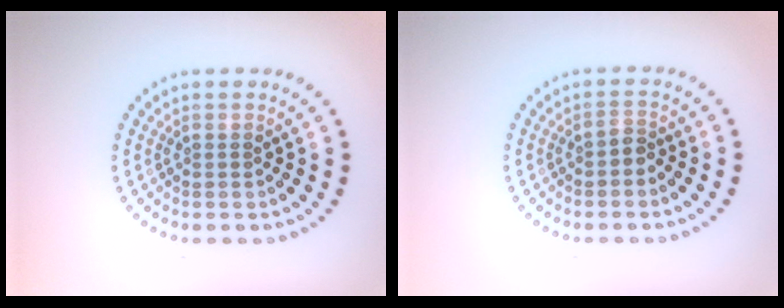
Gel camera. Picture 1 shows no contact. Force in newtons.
{"total": 1.0, "press": 0.8, "slide": 0.6}